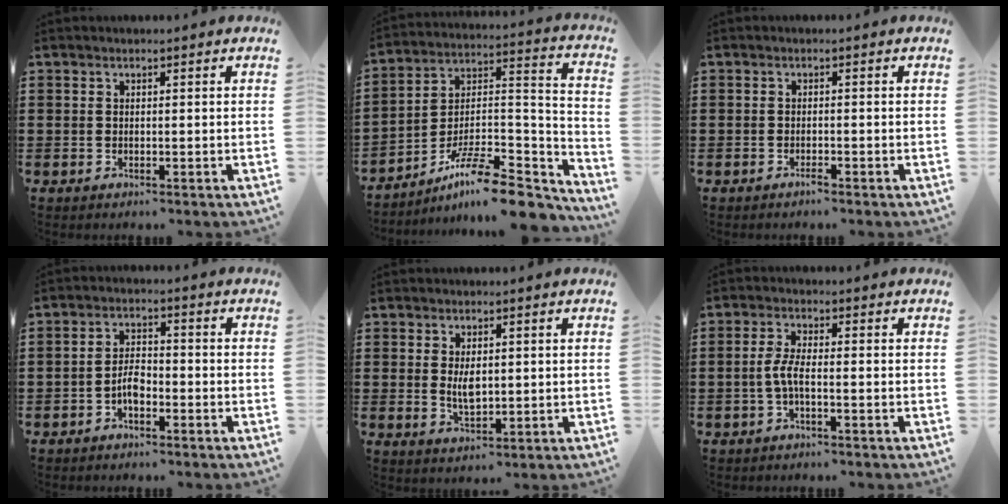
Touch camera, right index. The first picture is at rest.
{"total": 12.2, "force": [-9.6, 2.2, 7.1], "torque": [-0.120, 0.017, -0.181]}
{"total": 1.0, "force": [-0.9, -0.1, 0.5], "torque": [-0.013, -0.007, -0.015]}
{"total": 3.6, "force": [-1.6, 1.8, 2.7], "torque": [-0.057, 0.003, -0.033]}
{"total": 3.6, "force": [0.5, 1.7, 3.2], "torque": [-0.057, -0.001, 0.007]}
{"total": 3.5, "force": [-1.1, 0.6, 3.2], "torque": [-0.088, -0.009, -0.031]}